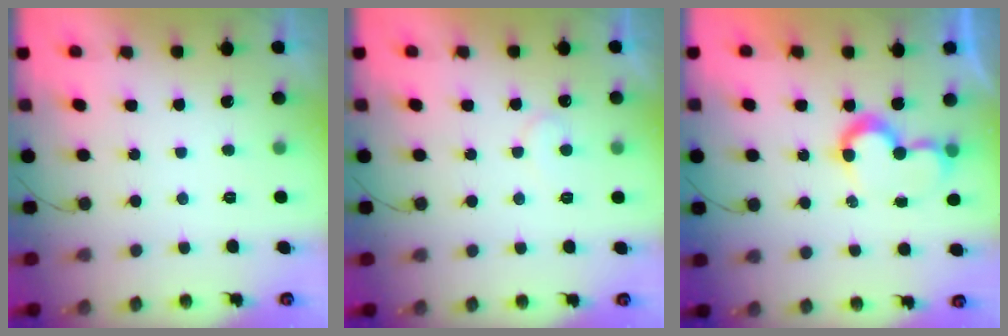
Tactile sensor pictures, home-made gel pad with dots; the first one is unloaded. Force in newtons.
{"total": 5.8, "press": 5.8, "slide": 0.3}
{"total": 7.9, "press": 7.9, "slide": 0.1}